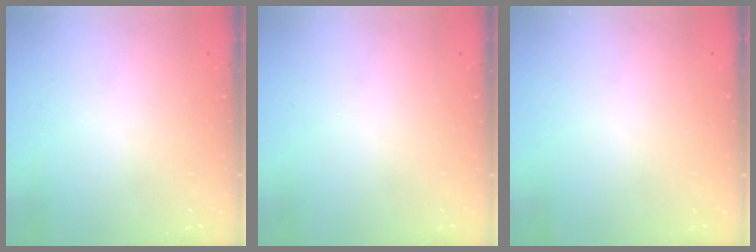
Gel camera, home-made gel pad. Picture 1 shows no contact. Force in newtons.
{"total": 0.0}
{"total": 0.0}